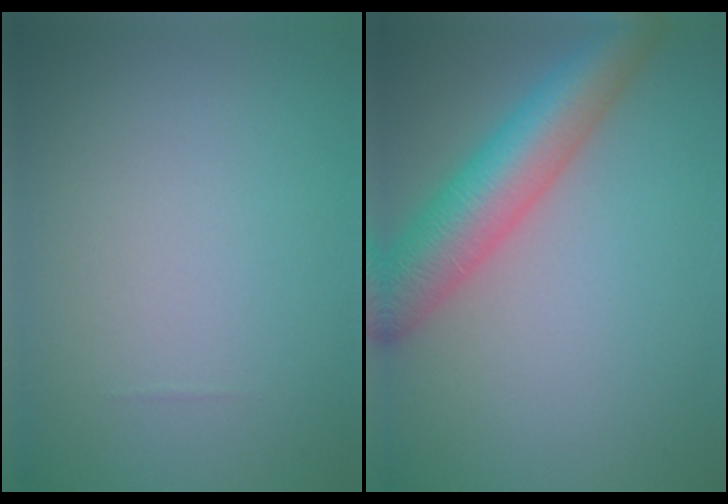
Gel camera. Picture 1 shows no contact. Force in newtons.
{"total": 7.1, "press": 7.1, "slide": 0.3}